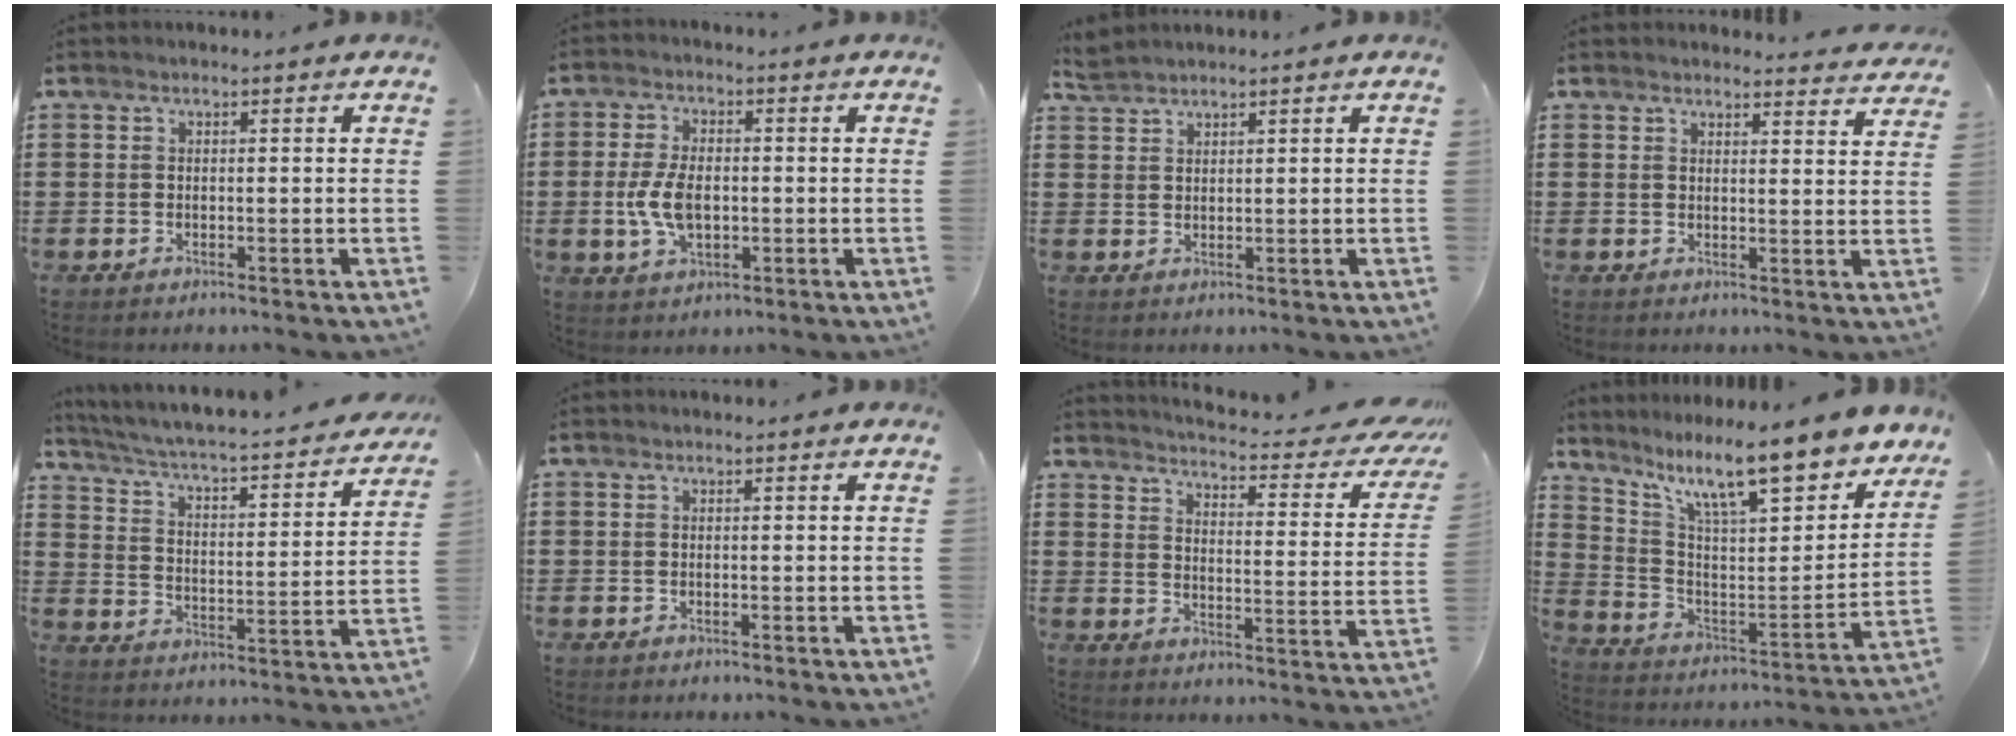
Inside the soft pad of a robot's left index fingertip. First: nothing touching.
{"total": 6.6, "force": [-0.5, 3.6, 5.5], "torque": [-0.127, -0.002, -0.015]}
{"total": 2.0, "force": [2.0, 0.0, 0.2], "torque": [-0.009, 0.002, 0.040]}
{"total": 2.6, "force": [2.6, 0.3, 0.1], "torque": [-0.003, -0.014, 0.048]}
{"total": 2.9, "force": [2.3, 0.1, 1.7], "torque": [-0.050, -0.035, 0.026]}
{"total": 0.0}
{"total": 4.1, "force": [3.4, -0.2, 2.3], "torque": [-0.054, -0.035, 0.049]}
{"total": 11.8, "force": [9.4, 1.9, 6.9], "torque": [-0.148, -0.074, 0.154]}